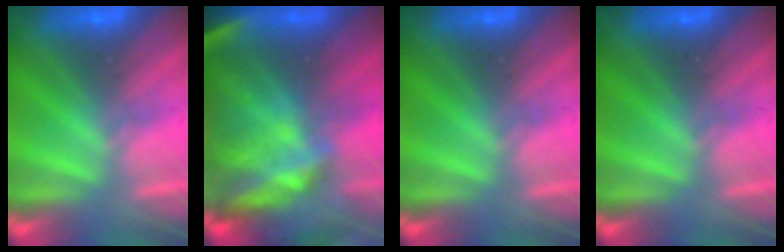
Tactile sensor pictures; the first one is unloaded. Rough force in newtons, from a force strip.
{"total": 11.8}
{"total": 0.0}
{"total": 0.0}